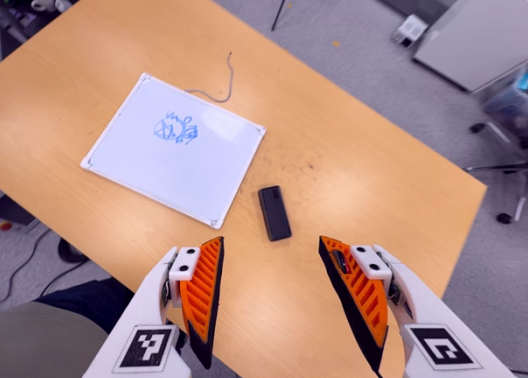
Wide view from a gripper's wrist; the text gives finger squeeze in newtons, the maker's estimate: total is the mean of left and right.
{"total": 0.0}